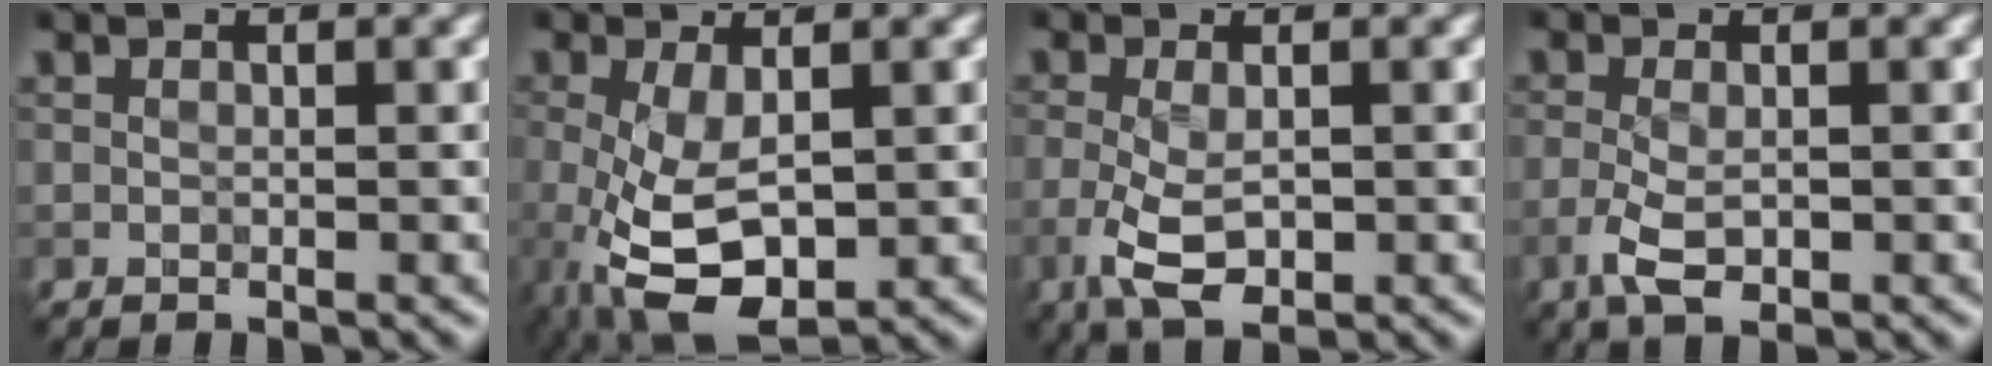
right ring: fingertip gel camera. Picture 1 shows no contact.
{"total": 6.2, "force": [-1.4, 2.7, 5.4], "torque": [-0.127, -0.014, -0.018]}
{"total": 3.6, "force": [-1.3, 1.3, 3.1], "torque": [-0.071, -0.009, -0.021]}
{"total": 2.8, "force": [-1.4, 0.9, 2.2], "torque": [-0.052, -0.008, -0.026]}